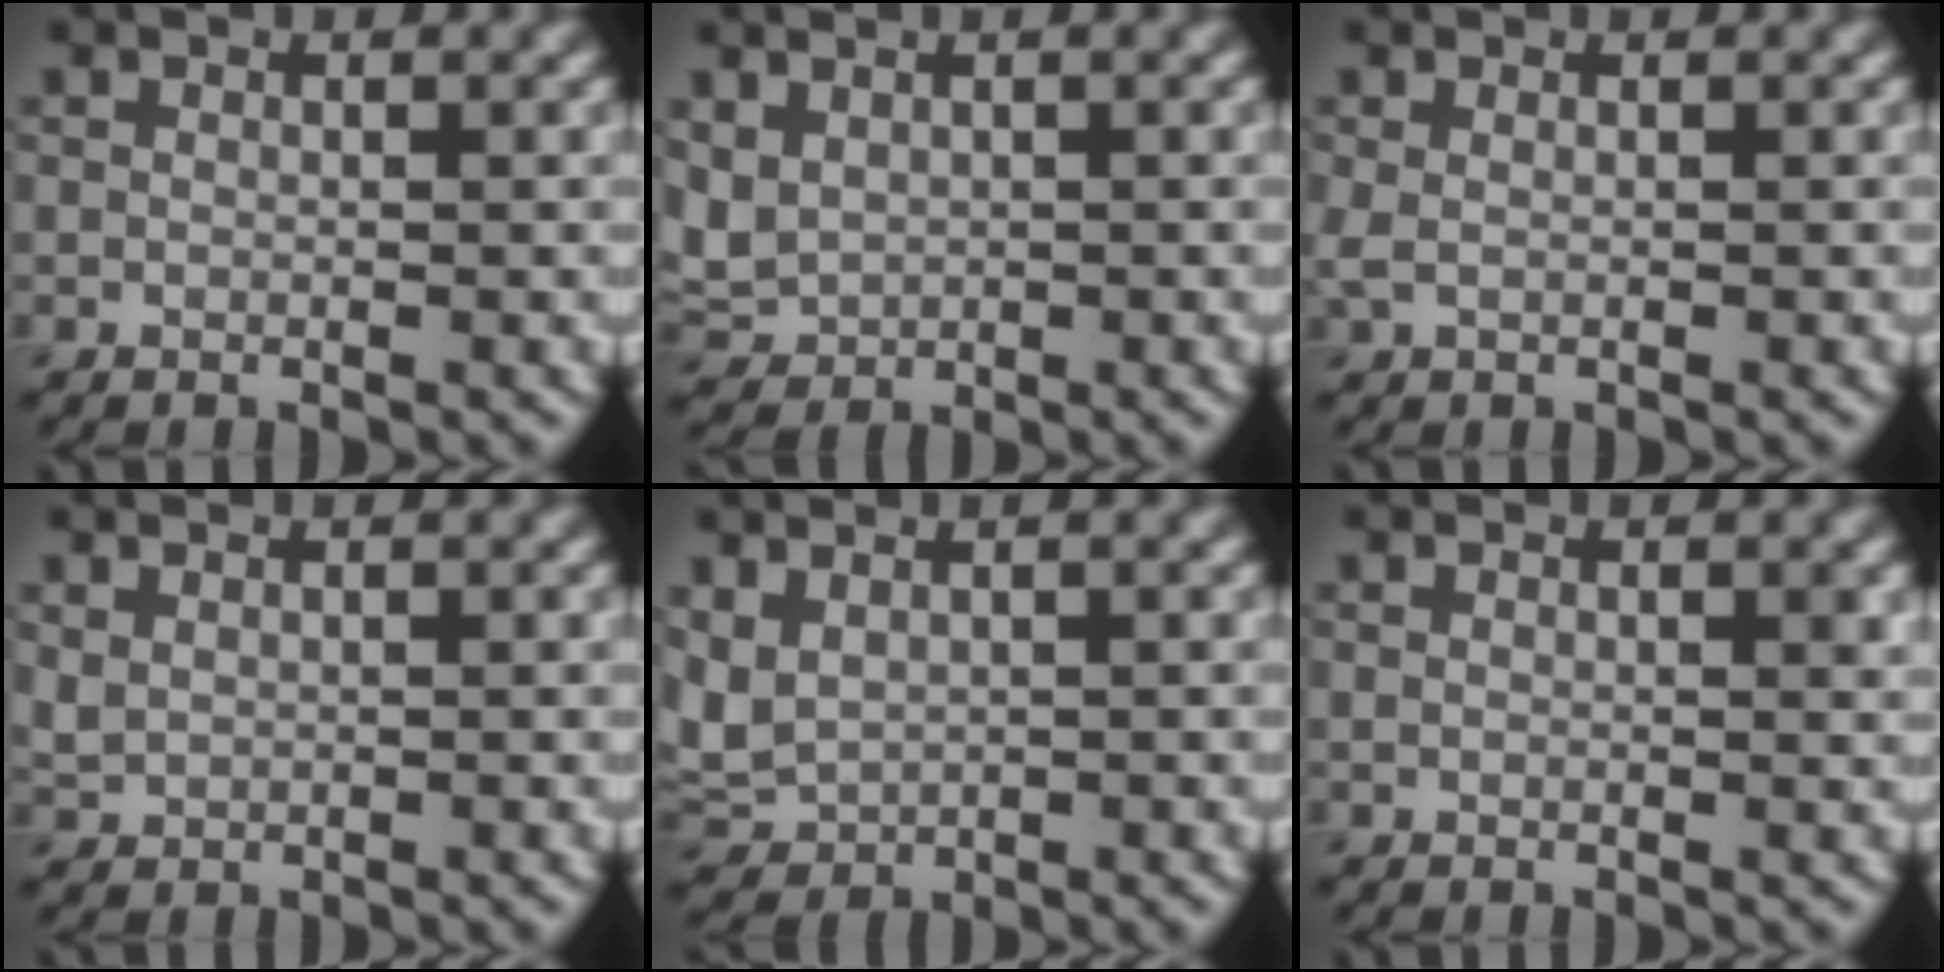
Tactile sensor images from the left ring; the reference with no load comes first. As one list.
[{"total": 2.7, "force": [0.5, 2.1, 1.5], "torque": [-0.041, -0.002, 0.014]}, {"total": 0.8, "force": [0.1, 0.4, 0.7], "torque": [-0.019, 0.002, 0.001]}, {"total": 0.8, "force": [0.5, 0.5, 0.4], "torque": [-0.012, -0.001, 0.014]}, {"total": 2.8, "force": [0.8, 2.0, 1.8], "torque": [-0.052, -0.001, 0.021]}, {"total": 0.7, "force": [0.3, 0.2, 0.6], "torque": [-0.007, -0.001, 0.004]}]